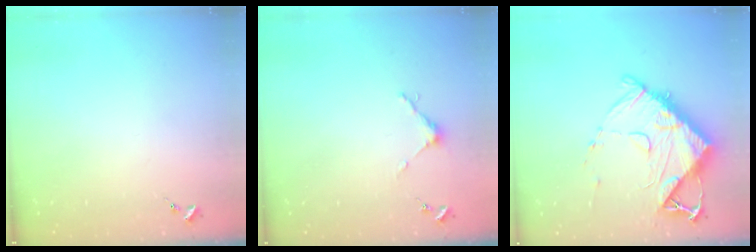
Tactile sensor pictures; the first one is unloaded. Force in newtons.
{"total": 3.7, "press": 3.7, "slide": 0.3}
{"total": 13.6, "press": 13.6, "slide": 0.8}